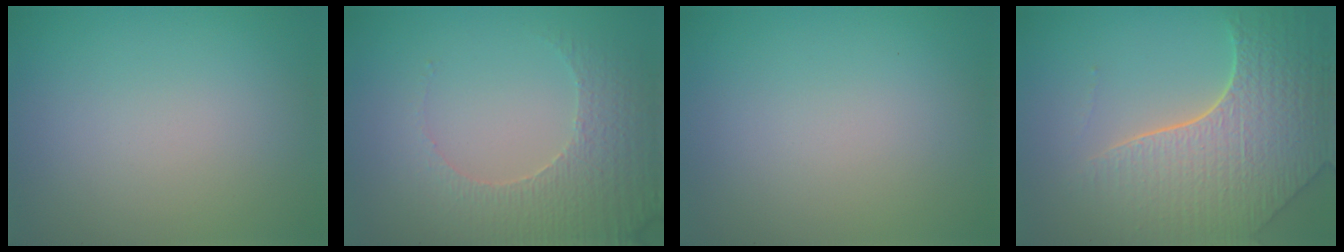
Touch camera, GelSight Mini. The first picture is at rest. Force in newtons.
{"total": 3.8, "press": 3.6, "slide": 1.2}
{"total": 0.0}
{"total": 8.2, "press": 5.9, "slide": 5.8}